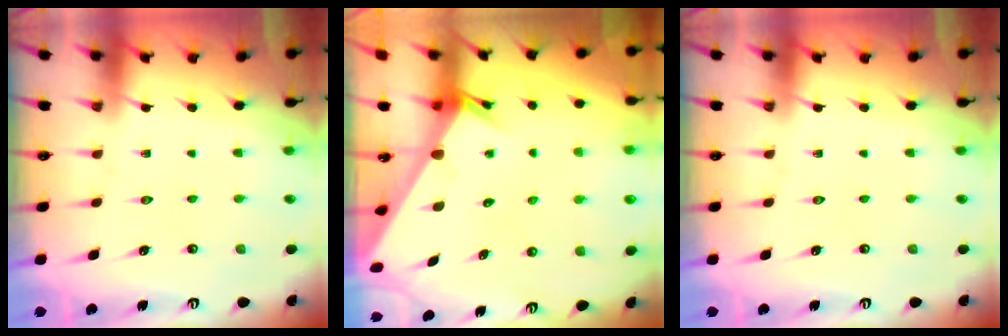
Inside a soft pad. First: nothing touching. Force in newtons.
{"total": 2.0, "press": 2.0, "slide": 0.1}
{"total": 0.0}